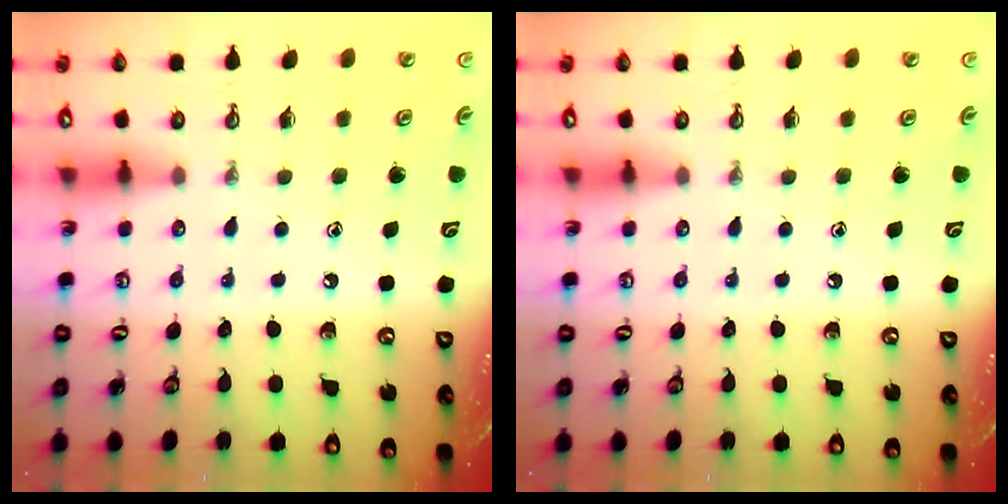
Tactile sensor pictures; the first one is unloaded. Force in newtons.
{"total": 0.0}